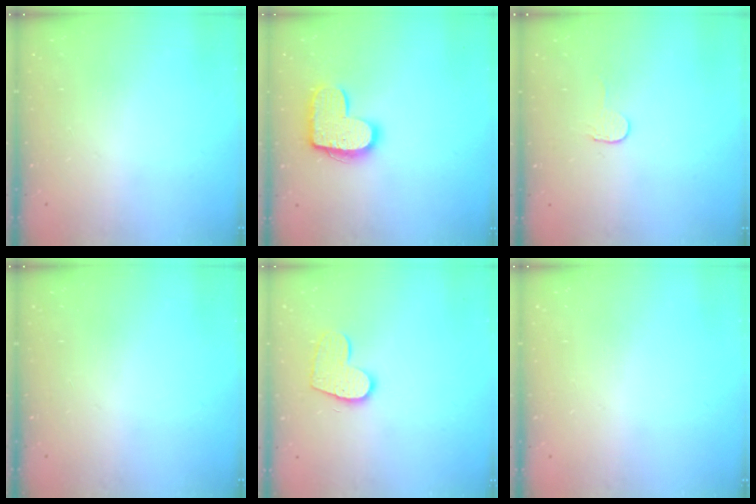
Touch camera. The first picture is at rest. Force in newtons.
{"total": 13.7, "press": 13.7, "slide": 0.6}
{"total": 2.7, "press": 2.7, "slide": 0.2}
{"total": 0.0}
{"total": 10.6, "press": 10.5, "slide": 0.8}
{"total": 0.0}